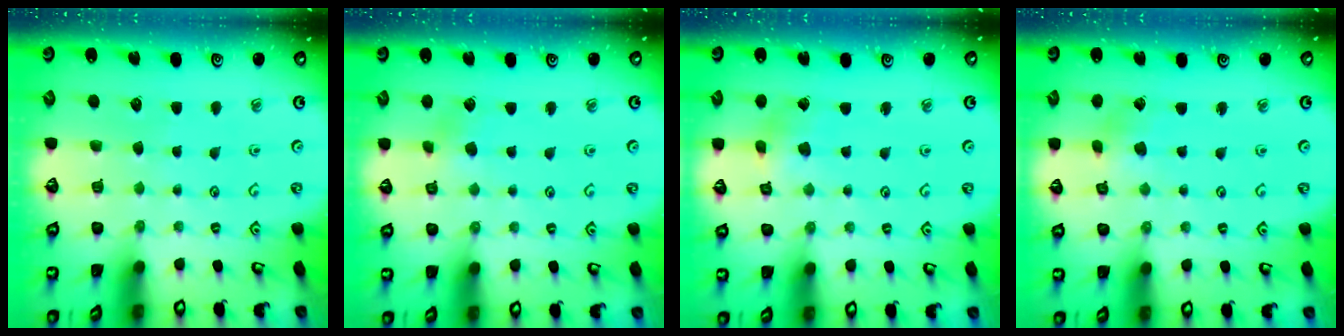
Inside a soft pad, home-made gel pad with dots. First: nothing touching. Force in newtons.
{"total": 2.9, "press": 2.9, "slide": 0.2}
{"total": 2.8, "press": 2.8, "slide": 0.3}
{"total": 1.5, "press": 1.5, "slide": 0.2}